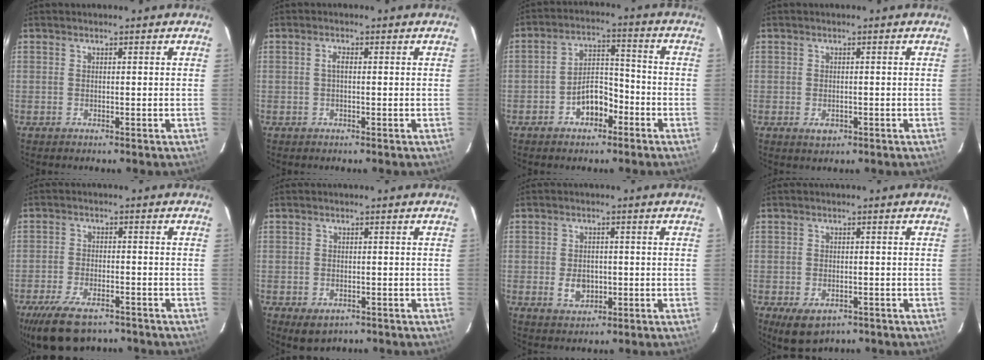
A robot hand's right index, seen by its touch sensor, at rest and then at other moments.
{"total": 1.3, "force": [0.0, 0.5, 1.2], "torque": [-0.024, 0.005, -0.003]}
{"total": 7.1, "force": [-3.8, 4.4, 4.1], "torque": [-0.076, 0.026, -0.052]}
{"total": 2.3, "force": [-0.9, 1.6, 1.4], "torque": [-0.025, -0.004, -0.010]}
{"total": 12.9, "force": [-9.1, 5.8, 7.2], "torque": [-0.165, -0.022, -0.152]}
{"total": 3.9, "force": [-1.9, 2.6, 2.1], "torque": [-0.041, -0.009, -0.021]}
{"total": 4.7, "force": [-1.0, 3.5, 2.9], "torque": [-0.058, -0.003, -0.010]}
{"total": 6.2, "force": [-3.3, 3.8, 3.7], "torque": [-0.072, -0.019, -0.044]}